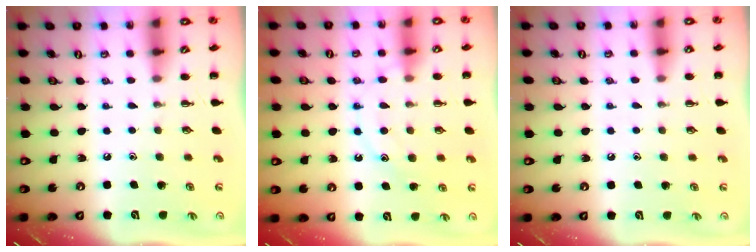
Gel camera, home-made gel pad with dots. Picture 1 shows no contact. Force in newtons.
{"total": 11.6, "press": 11.6, "slide": 0.8}
{"total": 4.7, "press": 4.4, "slide": 1.7}